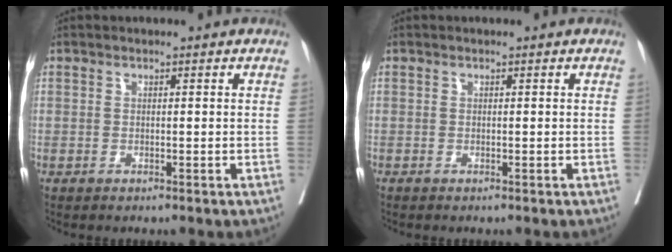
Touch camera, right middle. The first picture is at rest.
{"total": 0.0}